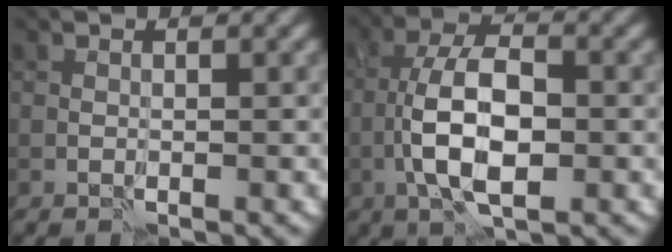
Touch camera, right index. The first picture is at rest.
{"total": 7.2, "force": [-1.7, 3.1, 6.2], "torque": [-0.117, 0.010, -0.035]}